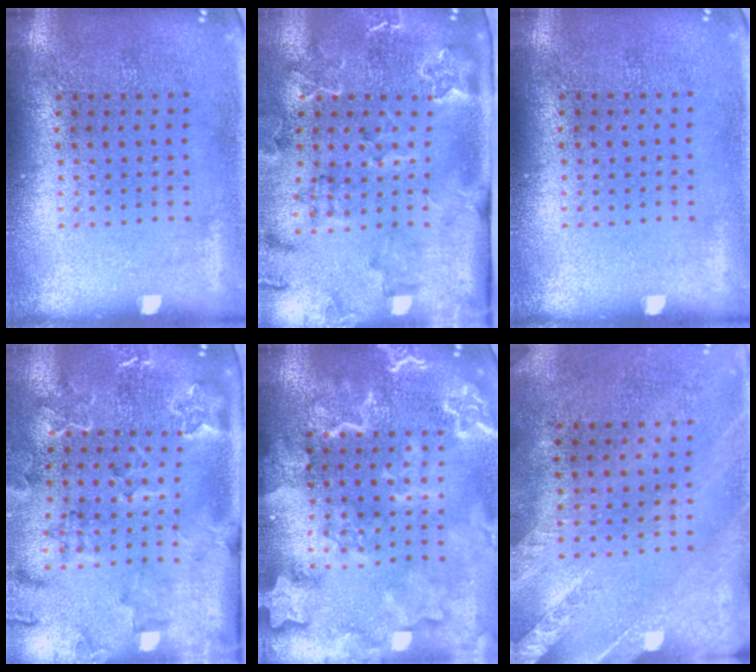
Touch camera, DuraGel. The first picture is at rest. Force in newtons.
{"total": 2.3, "press": 2.3, "slide": 0.4}
{"total": 0.0}
{"total": 2.3, "press": 2.3, "slide": 0.2}
{"total": 4.7, "press": 4.6, "slide": 0.6}
{"total": 2.6, "press": 2.1, "slide": 1.6}